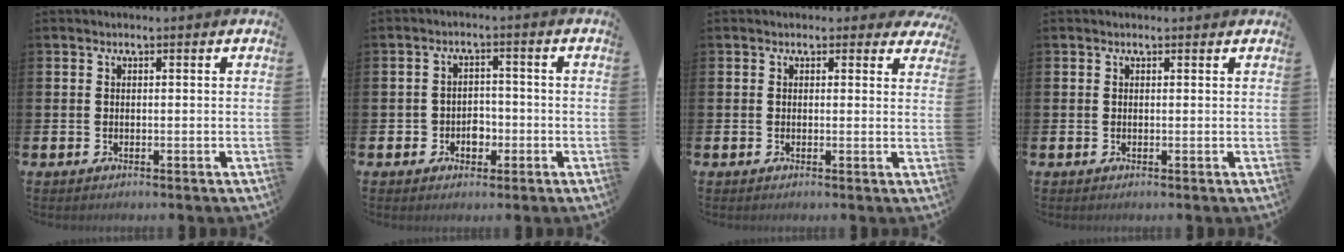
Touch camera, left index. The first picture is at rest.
{"total": 3.0, "force": [-1.3, 2.5, 1.1], "torque": [-0.020, 0.001, -0.032]}
{"total": 1.2, "force": [0.8, 0.8, 0.1], "torque": [0.004, 0.004, 0.011]}
{"total": 0.0}